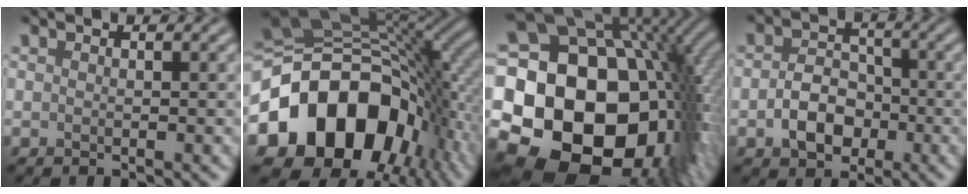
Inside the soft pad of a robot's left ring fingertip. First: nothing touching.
{"total": 18.1, "force": [-5.0, 13.4, 11.1], "torque": [-0.205, -0.009, -0.094]}
{"total": 23.6, "force": [-3.2, 17.6, 15.4], "torque": [-0.249, -0.005, -0.091]}
{"total": 4.1, "force": [-1.3, 3.0, 2.5], "torque": [-0.042, 0.002, -0.027]}